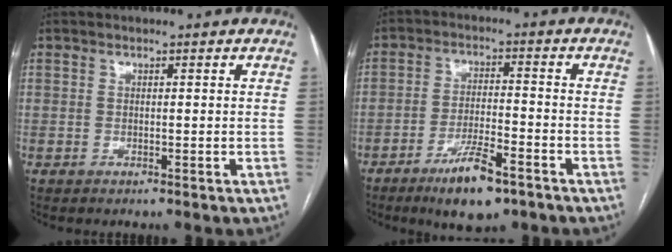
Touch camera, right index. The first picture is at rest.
{"total": 8.8, "force": [-5.7, 1.8, 6.5], "torque": [-0.119, -0.012, -0.093]}